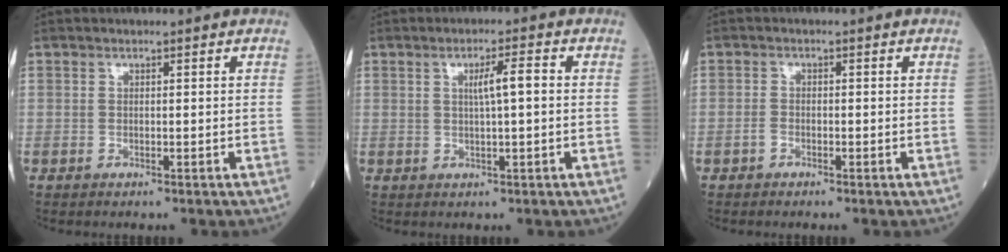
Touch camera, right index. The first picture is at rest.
{"total": 3.6, "force": [0.6, 0.1, 3.6], "torque": [-0.065, 0.003, 0.011]}
{"total": 1.0, "force": [-0.7, 0.6, 0.5], "torque": [-0.009, 0.003, -0.013]}